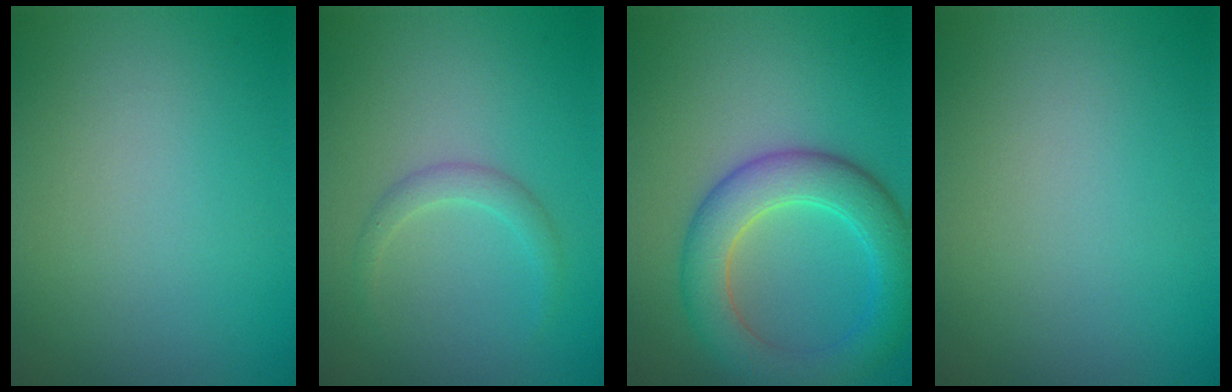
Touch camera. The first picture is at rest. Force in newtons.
{"total": 1.5, "press": 1.5, "slide": 0.0}
{"total": 6.3, "press": 6.3, "slide": 0.3}
{"total": 0.0}